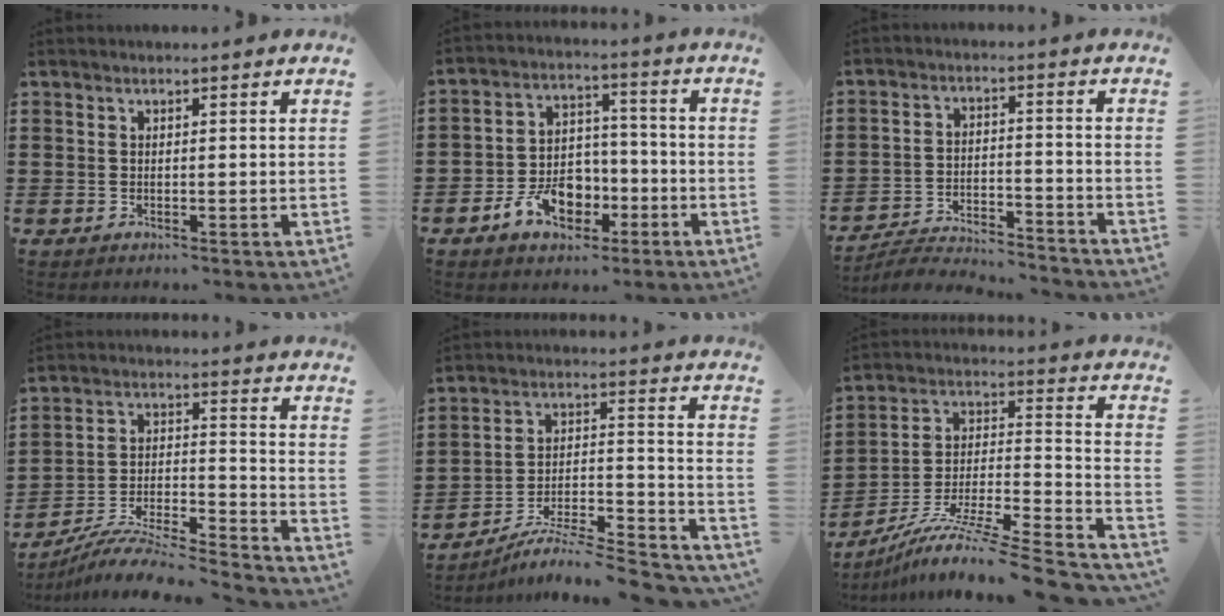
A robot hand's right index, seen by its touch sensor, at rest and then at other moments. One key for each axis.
{"total": 8.5, "fx": -3.8, "fy": 6.1, "fz": 4.6, "tx": -0.087, "ty": 0.020, "tz": -0.070}
{"total": 4.9, "fx": -4.9, "fy": 0.2, "fz": 0.6, "tx": -0.021, "ty": 0.002, "tz": -0.102}
{"total": 7.8, "fx": -7.5, "fy": 0.0, "fz": 2.3, "tx": -0.044, "ty": -0.004, "tz": -0.151}
{"total": 6.8, "fx": -6.4, "fy": 0.1, "fz": 2.5, "tx": -0.032, "ty": -0.003, "tz": -0.127}
{"total": 9.2, "fx": -7.1, "fy": 0.6, "fz": 5.9, "tx": -0.106, "ty": -0.009, "tz": -0.140}